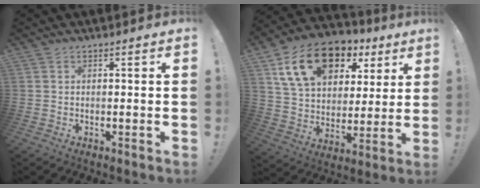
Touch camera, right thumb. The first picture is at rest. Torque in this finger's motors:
{"motor_torque": [-0.07, 1.39, 1.38, 0.68, 0.55]}